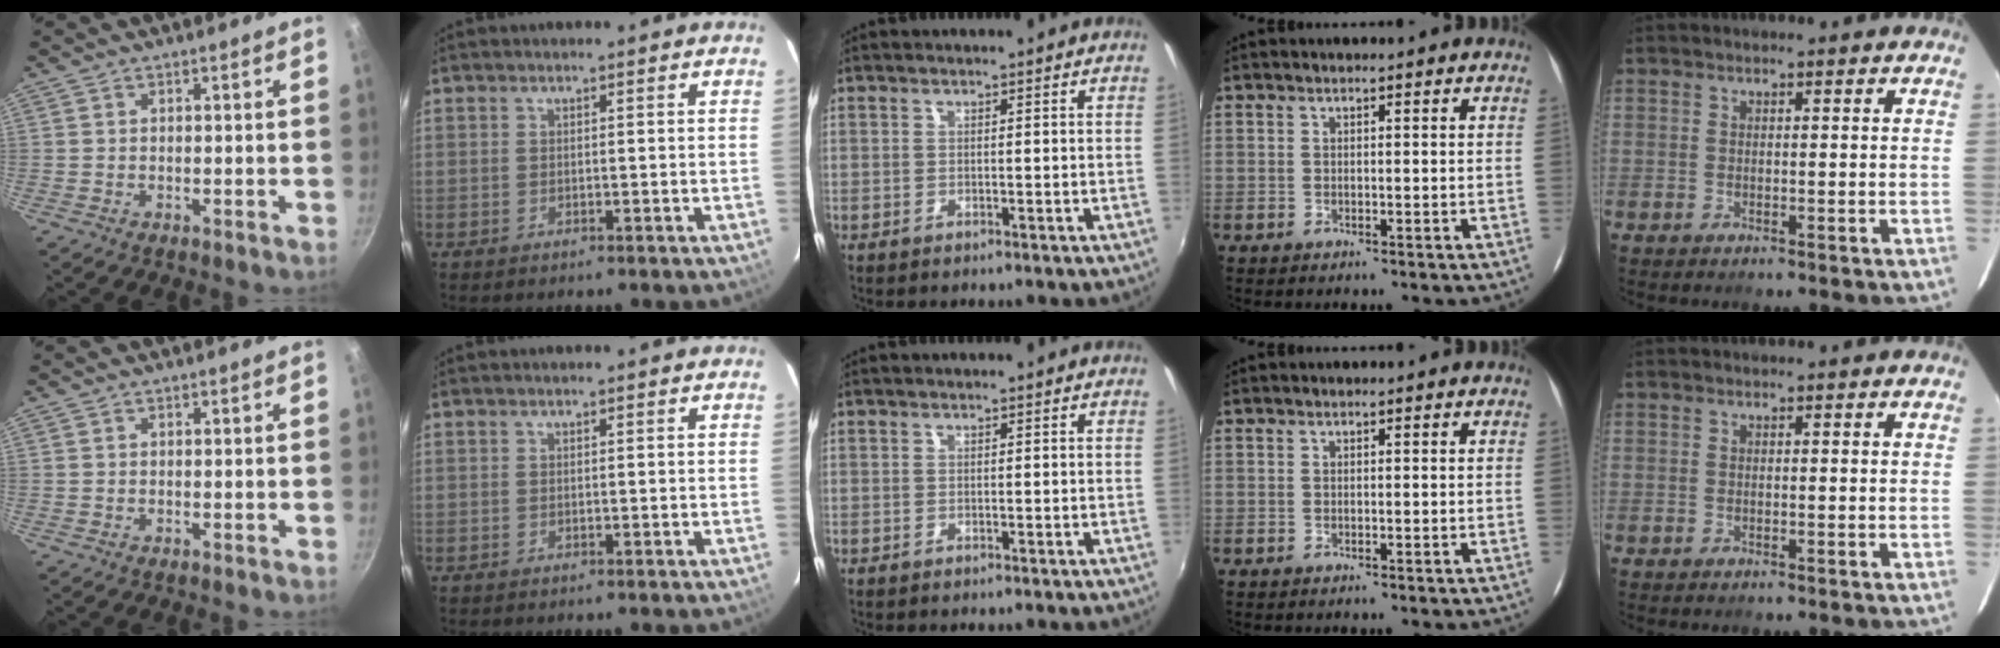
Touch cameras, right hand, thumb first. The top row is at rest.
{}